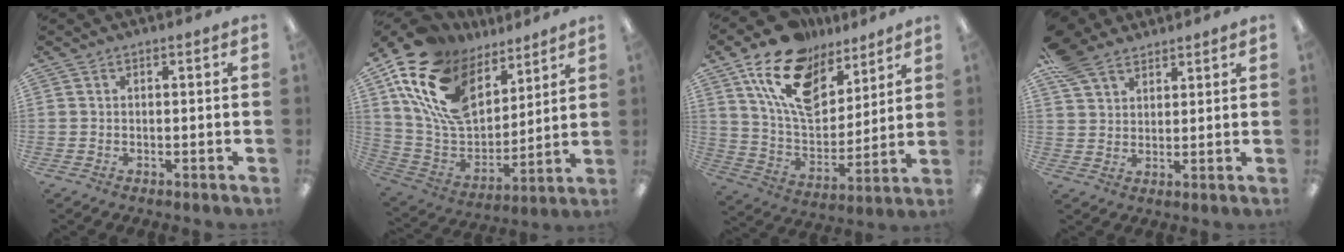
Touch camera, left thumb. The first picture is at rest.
{"total": 20.8, "force": [11.0, 12.9, 12.1], "torque": [-0.244, -0.052, 0.204]}
{"total": 19.0, "force": [12.0, 10.8, 10.0], "torque": [-0.193, -0.053, 0.221]}
{"total": 9.1, "force": [6.7, 5.1, 3.4], "torque": [-0.083, -0.020, 0.132]}